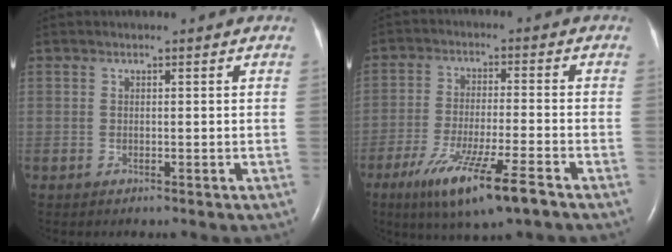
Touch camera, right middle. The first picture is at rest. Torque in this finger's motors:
{"motor_torque": [1.25, -0.89, 0.24, 0.17]}